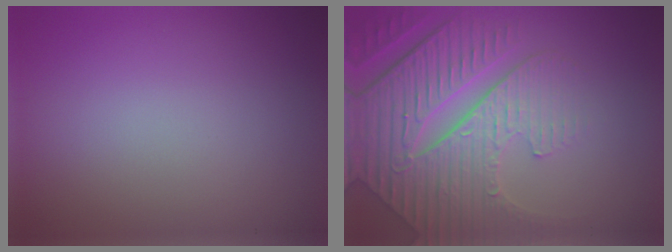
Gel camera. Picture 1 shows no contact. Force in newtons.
{"total": 8.2, "press": 6.3, "slide": 5.2}